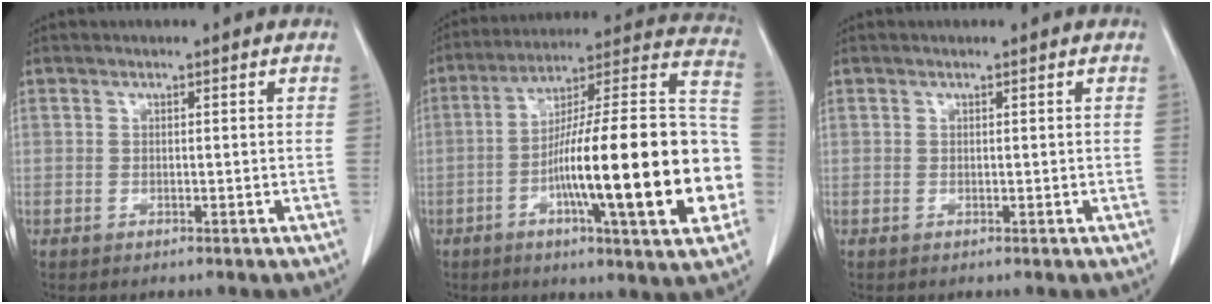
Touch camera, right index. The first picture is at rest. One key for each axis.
{"total": 27.1, "fx": -5.9, "fy": 2.4, "fz": 26.3, "tx": -0.327, "ty": 0.010, "tz": -0.099}
{"total": 0.0}